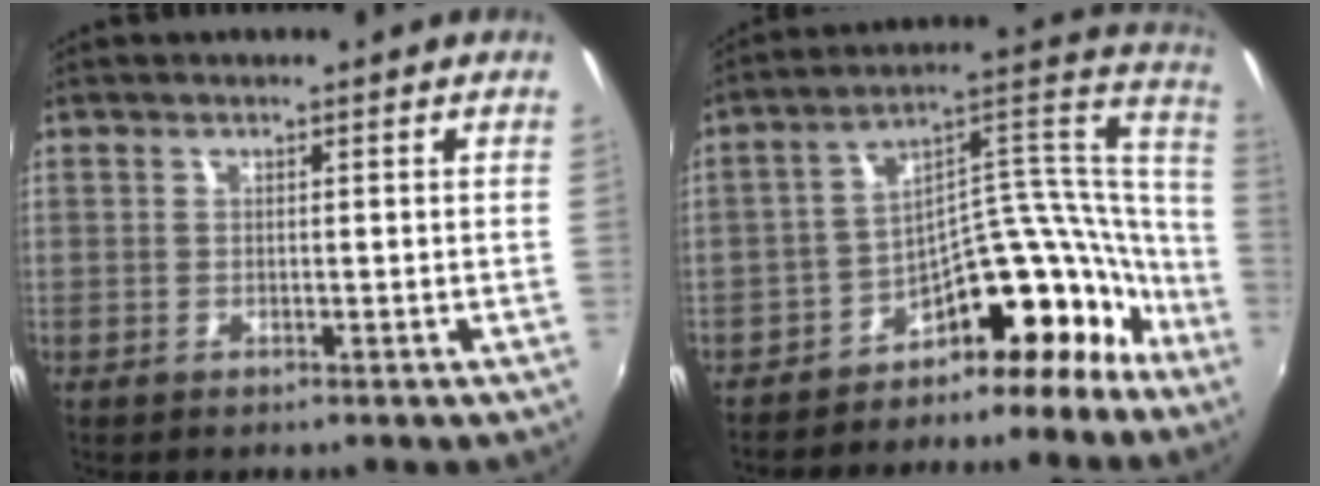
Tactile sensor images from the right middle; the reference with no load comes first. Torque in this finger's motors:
{"motor_torque": [1.01, -1.13, 0.17, 0.03]}